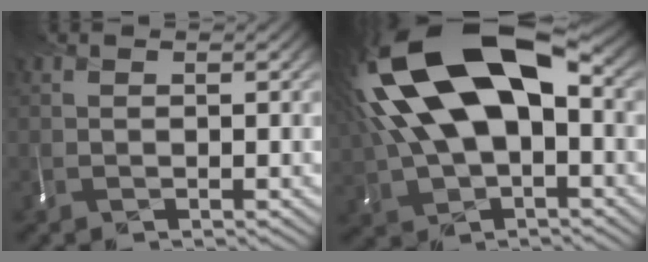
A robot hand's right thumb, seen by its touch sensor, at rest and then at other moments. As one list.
[{"total": 18.1, "force": [2.9, 10.0, 14.8], "torque": [-0.286, 0.008, 0.047]}]